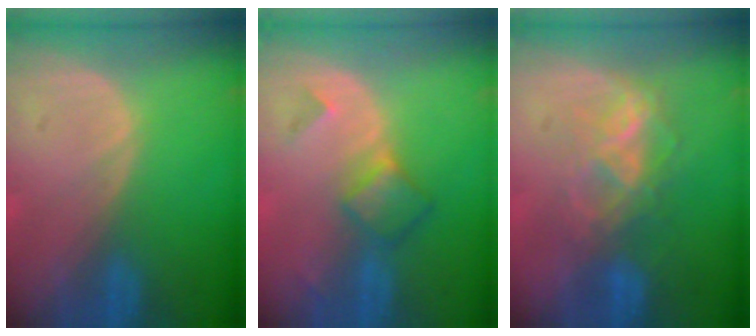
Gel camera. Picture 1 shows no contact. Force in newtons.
{"total": 5.1, "press": 4.4, "slide": 2.6}
{"total": 6.1, "press": 6.1, "slide": 0.7}